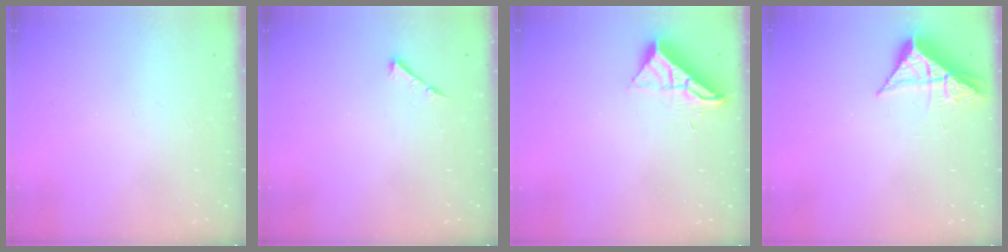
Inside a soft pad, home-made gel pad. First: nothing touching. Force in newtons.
{"total": 3.7, "press": 3.6, "slide": 0.5}
{"total": 10.2, "press": 10.2, "slide": 0.5}
{"total": 7.0, "press": 7.0, "slide": 0.3}